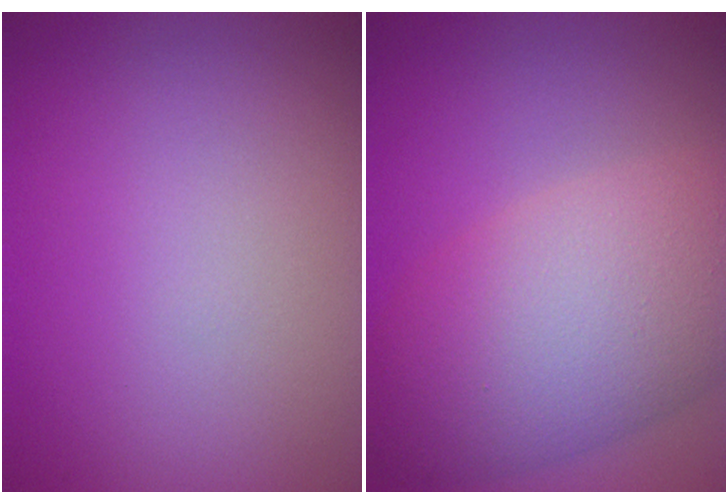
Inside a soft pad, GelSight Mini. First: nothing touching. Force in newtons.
{"total": 8.9, "press": 8.9, "slide": 0.5}